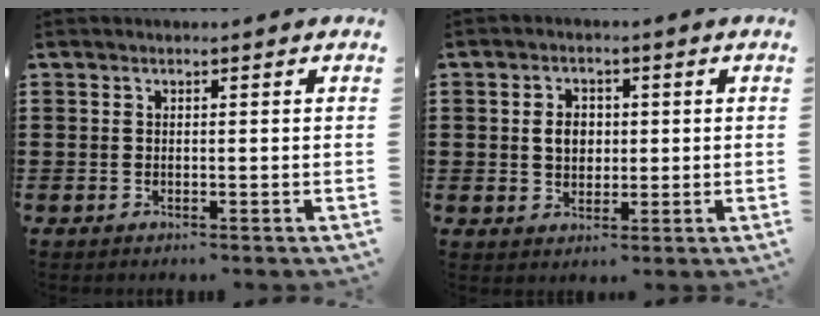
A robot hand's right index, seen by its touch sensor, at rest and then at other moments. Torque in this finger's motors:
{"motor_torque": [0.72, 0.72, 0.26, 0.03]}